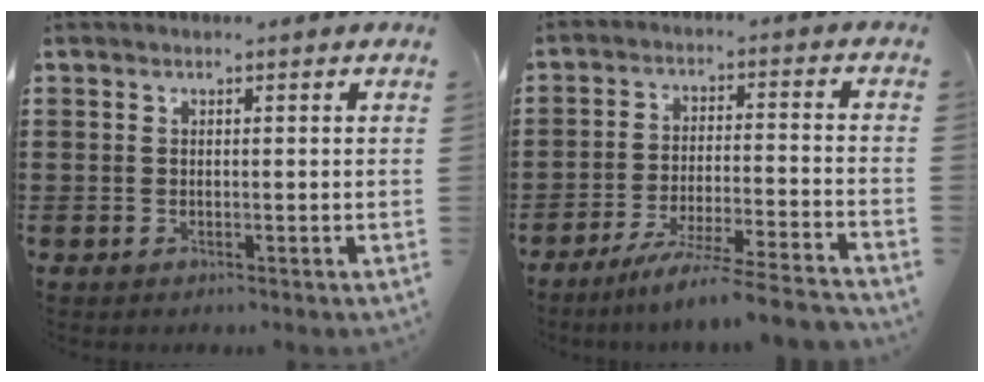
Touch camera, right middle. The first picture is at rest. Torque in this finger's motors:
{"motor_torque": [1.46, -0.68, 0.30, 0.13]}